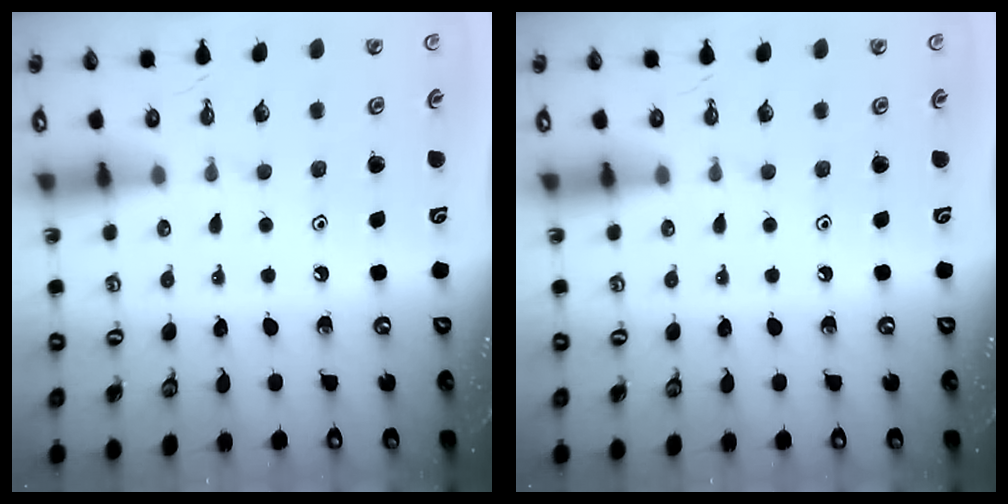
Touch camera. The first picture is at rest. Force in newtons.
{"total": 0.0}